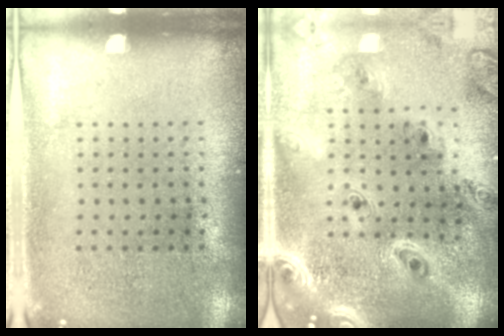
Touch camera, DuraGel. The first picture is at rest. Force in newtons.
{"total": 2.5, "press": 2.2, "slide": 1.2}